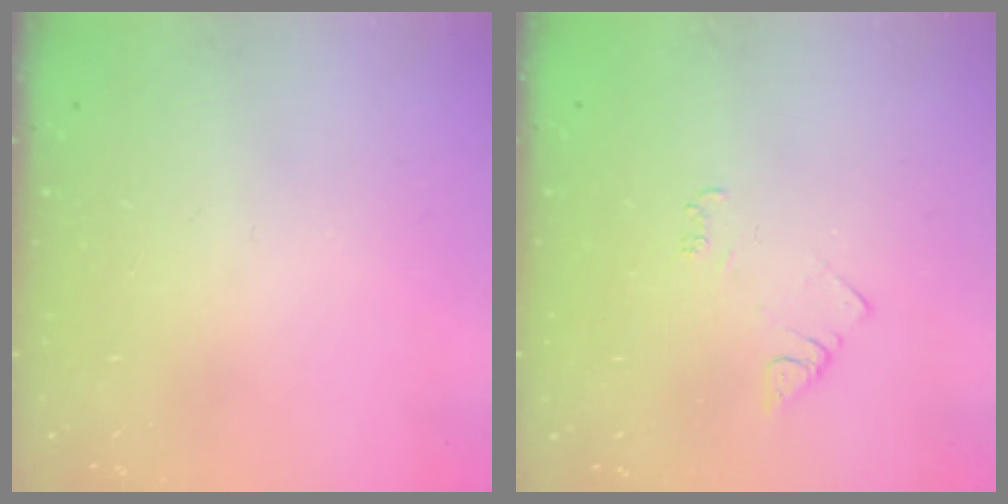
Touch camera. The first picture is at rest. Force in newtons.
{"total": 3.8, "press": 3.7, "slide": 0.5}